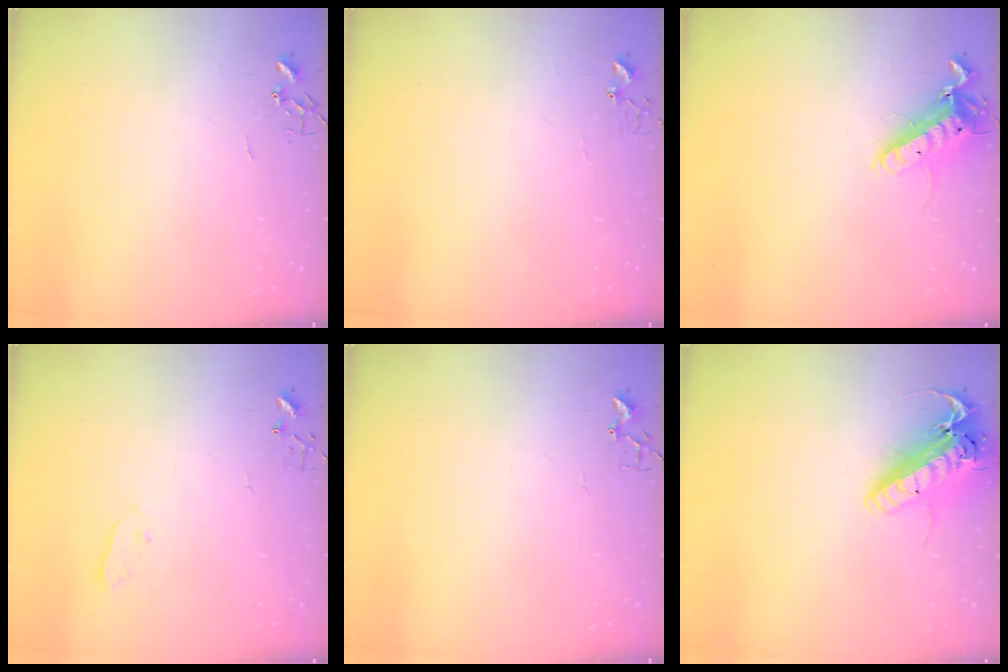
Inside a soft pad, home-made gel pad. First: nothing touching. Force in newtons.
{"total": 3.9, "press": 3.9, "slide": 0.3}
{"total": 12.3, "press": 12.2, "slide": 1.7}
{"total": 3.5, "press": 3.5, "slide": 0.3}
{"total": 3.0, "press": 2.9, "slide": 0.4}
{"total": 18.3, "press": 18.0, "slide": 3.3}